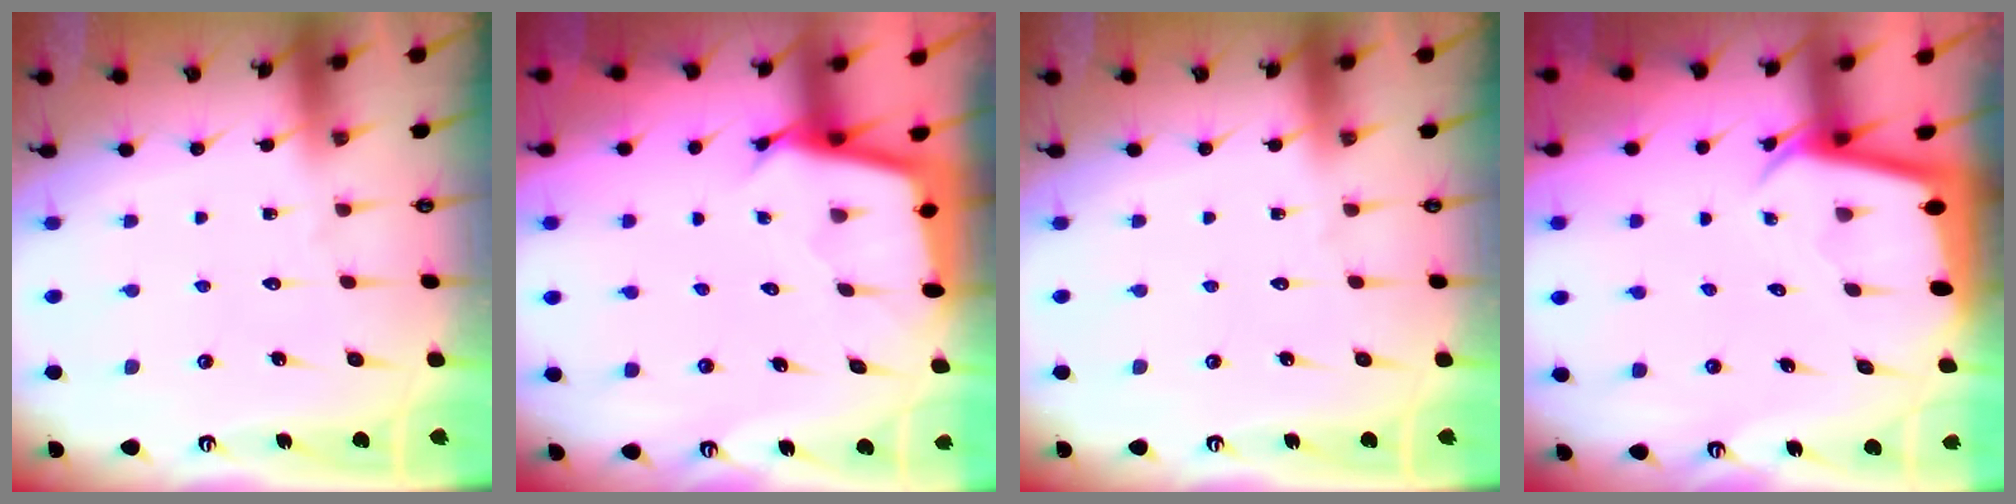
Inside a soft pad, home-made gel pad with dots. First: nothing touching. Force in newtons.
{"total": 2.7, "press": 2.7, "slide": 0.1}
{"total": 0.0}
{"total": 2.4, "press": 2.4, "slide": 0.2}